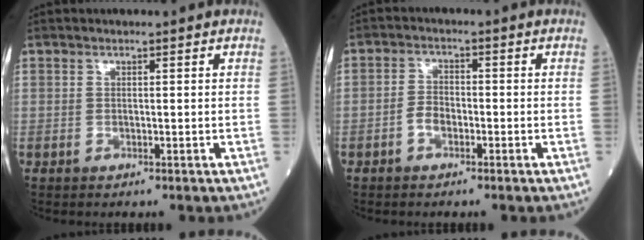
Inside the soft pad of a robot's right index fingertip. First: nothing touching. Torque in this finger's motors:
{"motor_torque": [0.47, -0.02, 0.28, 0.02]}